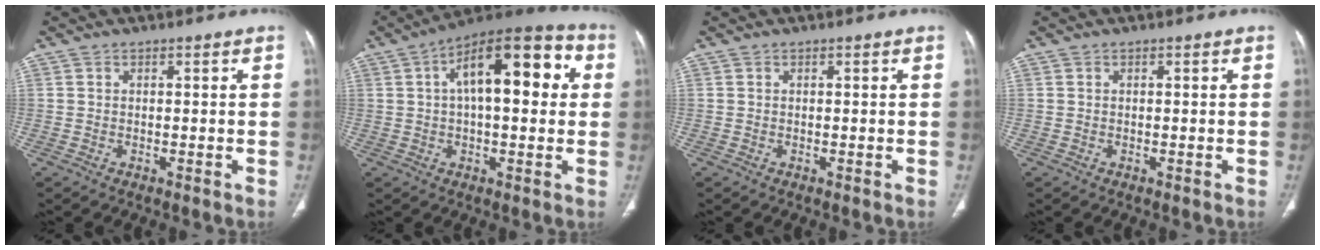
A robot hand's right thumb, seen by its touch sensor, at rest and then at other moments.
{"total": 18.7, "force": [4.2, 8.3, 16.2], "torque": [-0.215, 0.032, 0.052]}
{"total": 0.0}
{"total": 0.0}